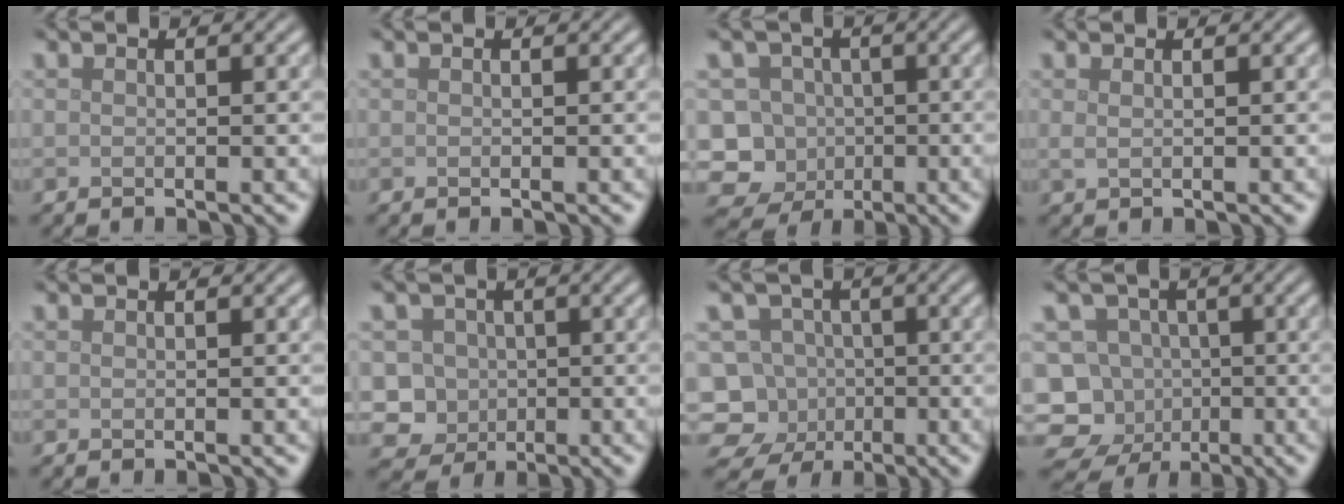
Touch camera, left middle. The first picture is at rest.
{"total": 0.0}
{"total": 10.4, "force": [-4.1, 9.2, 2.6], "torque": [-0.050, -0.001, -0.091]}
{"total": 0.8, "force": [0.4, 0.3, 0.6], "torque": [-0.011, 0.001, 0.007]}
{"total": 0.0}
{"total": 4.6, "force": [-0.6, 4.4, 1.1], "torque": [0.000, 0.012, -0.034]}
{"total": 9.0, "force": [-4.2, 7.7, 2.2], "torque": [-0.026, -0.006, -0.090]}
{"total": 11.0, "force": [-5.4, 9.2, 2.9], "torque": [-0.043, -0.011, -0.103]}